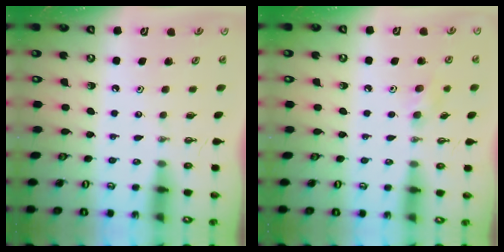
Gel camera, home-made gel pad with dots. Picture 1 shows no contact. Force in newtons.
{"total": 7.9, "press": 7.0, "slide": 3.6}